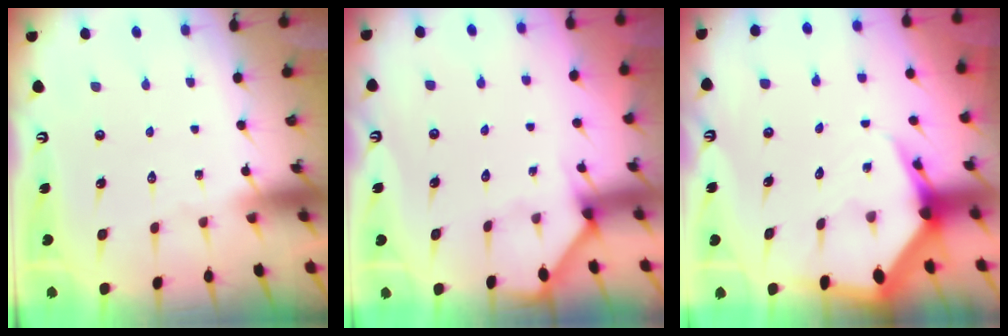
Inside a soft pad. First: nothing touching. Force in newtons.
{"total": 2.2, "press": 2.2, "slide": 0.3}
{"total": 6.0, "press": 5.9, "slide": 0.8}